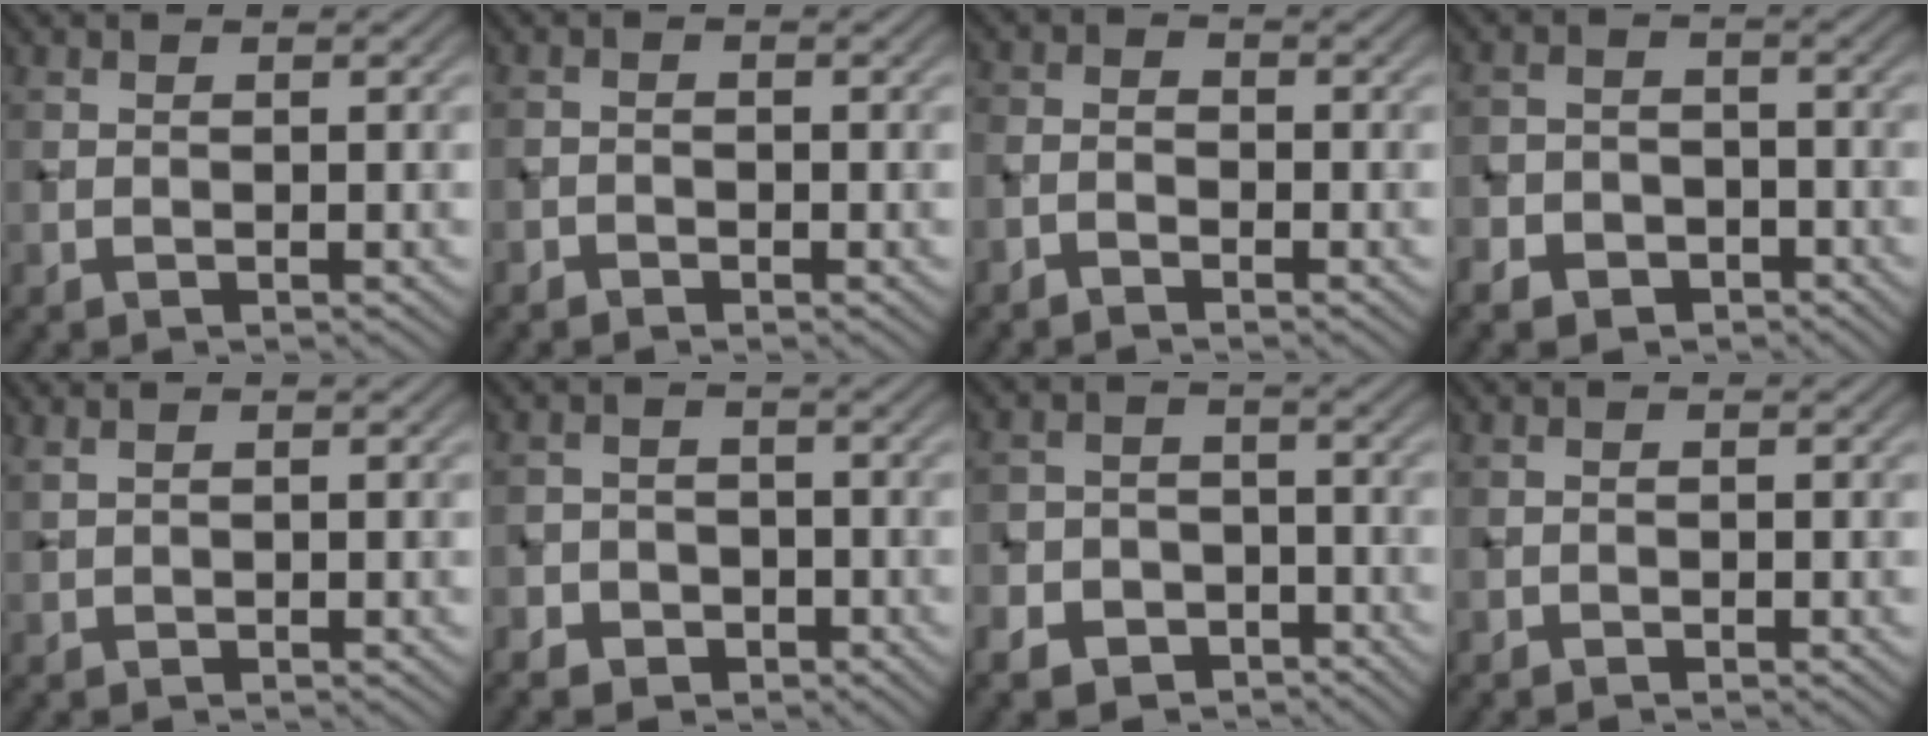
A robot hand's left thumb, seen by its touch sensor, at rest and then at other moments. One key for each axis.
{"total": 1.1, "fx": -0.9, "fy": 0.6, "fz": 0.3, "tx": -0.003, "ty": -0.001, "tz": -0.020}
{"total": 2.1, "fx": -1.7, "fy": 1.0, "fz": 0.7, "tx": -0.015, "ty": 0.003, "tz": -0.042}
{"total": 5.7, "fx": -4.0, "fy": 3.6, "fz": 1.8, "tx": -0.029, "ty": -0.005, "tz": -0.076}
{"total": 0.9, "fx": 0.6, "fy": 0.3, "fz": 0.6, "tx": -0.021, "ty": 0.003, "tz": 0.016}
{"total": 4.7, "fx": -3.1, "fy": 3.3, "fz": 1.0, "tx": -0.003, "ty": -0.002, "tz": -0.060}
{"total": 7.4, "fx": -5.1, "fy": 4.9, "fz": 2.3, "tx": -0.047, "ty": -0.013, "tz": -0.096}
{"total": 0.5, "fx": -0.4, "fy": 0.4, "fz": 0.1, "tx": 0.002, "ty": -0.003, "tz": -0.007}